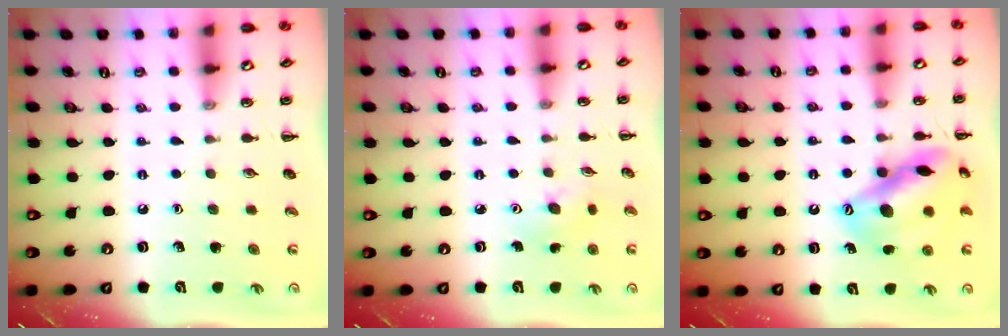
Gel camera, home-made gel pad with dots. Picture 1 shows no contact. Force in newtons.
{"total": 3.3, "press": 3.2, "slide": 0.9}
{"total": 16.8, "press": 16.8, "slide": 1.7}